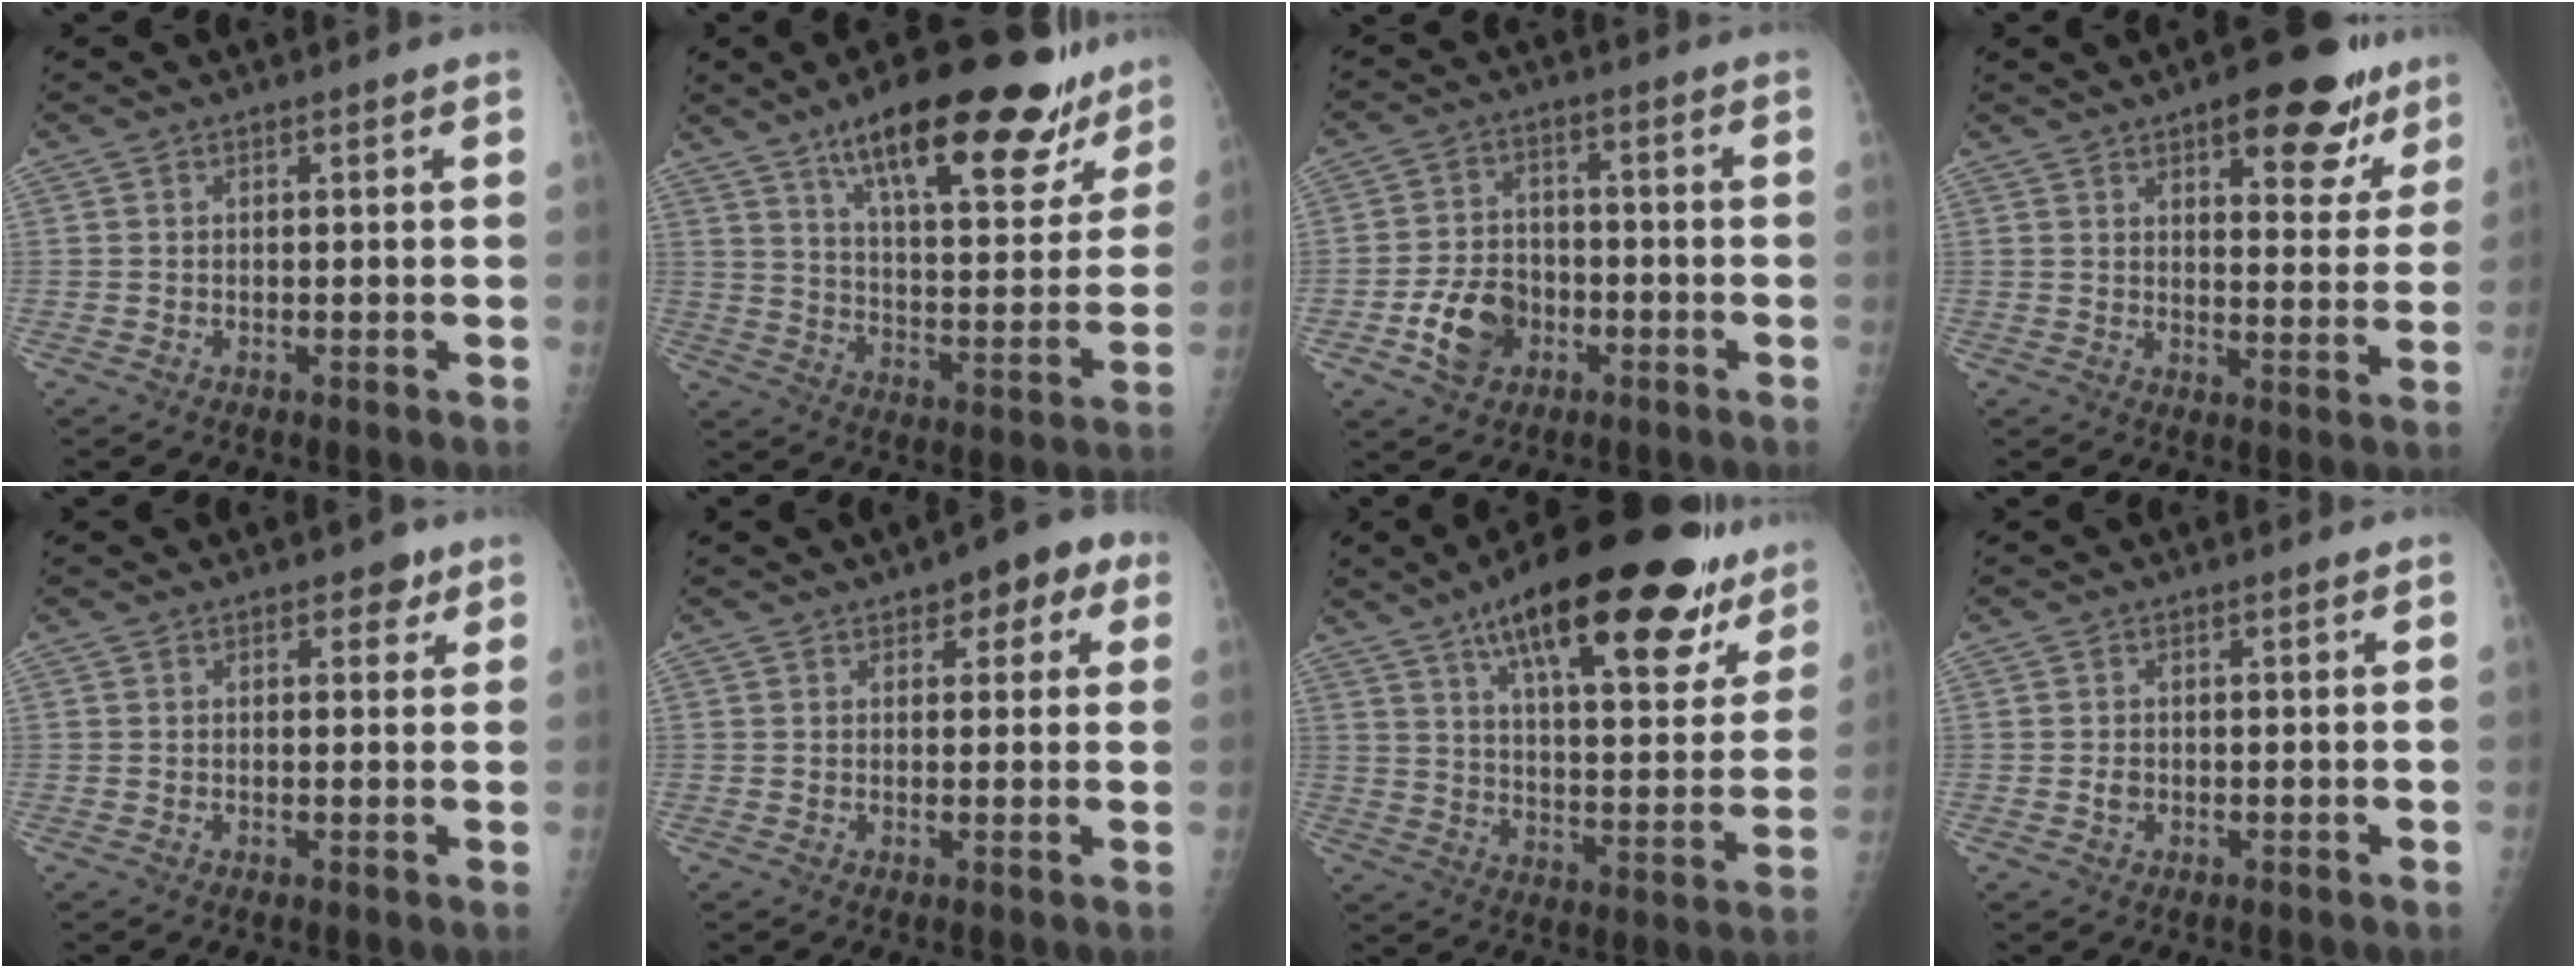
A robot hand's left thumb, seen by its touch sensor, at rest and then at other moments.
{"total": 25.4, "force": [16.8, 8.6, 17.0], "torque": [-0.198, -0.056, 0.254]}
{"total": 9.1, "force": [-3.7, 6.8, 4.8], "torque": [-0.067, 0.022, -0.065]}
{"total": 14.5, "force": [8.6, 6.1, 9.9], "torque": [-0.072, -0.035, 0.111]}
{"total": 2.6, "force": [1.4, 1.7, 1.4], "torque": [0.003, -0.003, 0.014]}
{"total": 6.9, "force": [3.2, 3.6, 4.9], "torque": [-0.022, 0.001, 0.031]}
{"total": 27.8, "force": [17.3, 9.4, 19.5], "torque": [-0.253, -0.046, 0.258]}
{"total": 1.2, "force": [-0.4, 1.0, 0.5], "torque": [-0.005, 0.002, -0.007]}